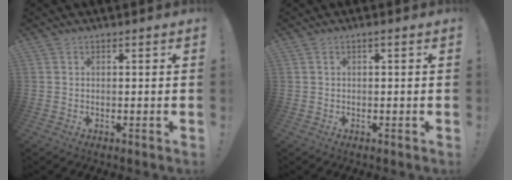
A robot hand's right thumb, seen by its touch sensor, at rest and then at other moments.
{"total": 0.8, "force": [-0.2, 0.0, 0.8], "torque": [-0.018, 0.001, -0.002]}